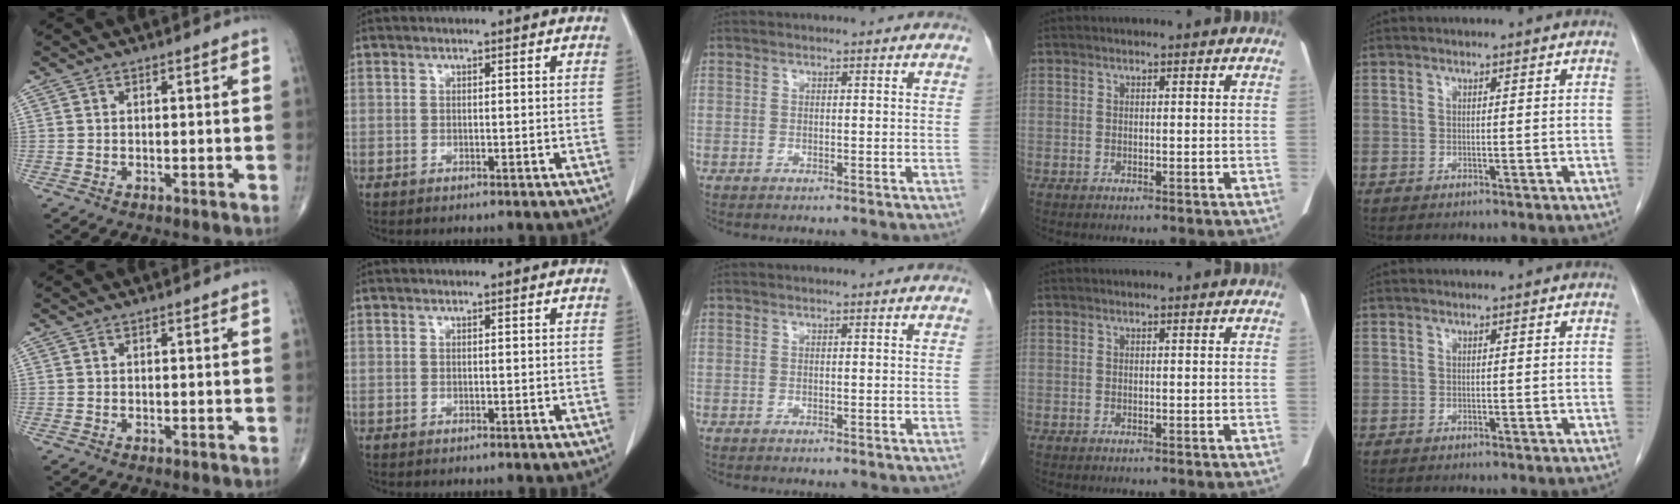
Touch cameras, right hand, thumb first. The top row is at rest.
{}